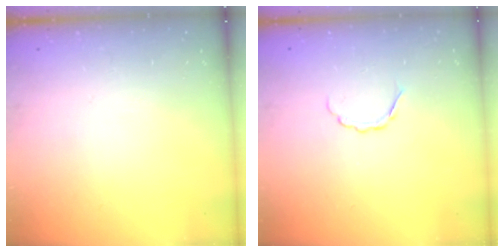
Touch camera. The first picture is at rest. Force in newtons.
{"total": 3.5, "press": 3.4, "slide": 0.7}